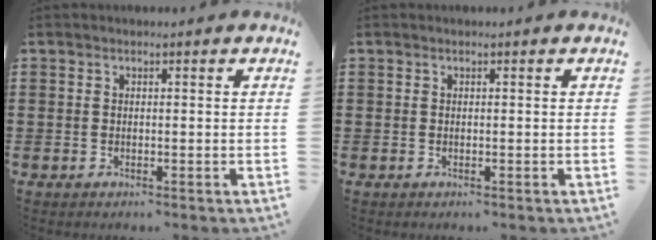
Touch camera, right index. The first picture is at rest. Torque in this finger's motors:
{"motor_torque": [0.89, 1.25, -0.01, 0.00]}